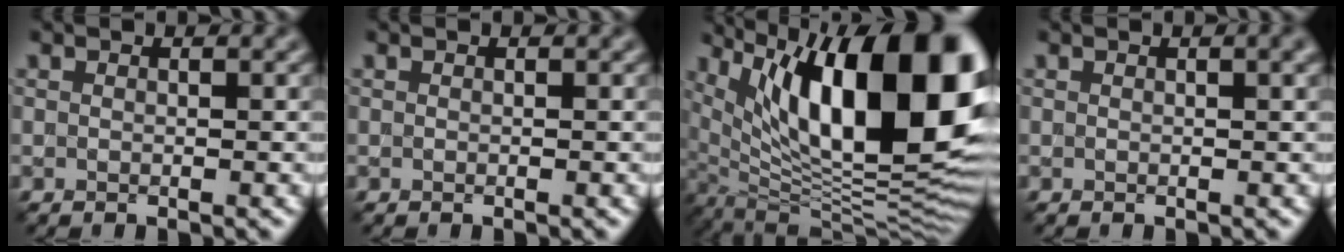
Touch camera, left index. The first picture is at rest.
{"total": 0.0}
{"total": 18.4, "force": [6.0, 7.9, 15.5], "torque": [-0.210, 0.021, 0.104]}
{"total": 1.5, "force": [0.7, 0.2, 1.3], "torque": [-0.016, 0.003, 0.009]}